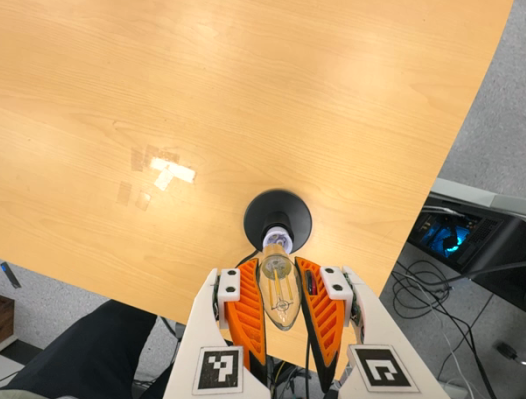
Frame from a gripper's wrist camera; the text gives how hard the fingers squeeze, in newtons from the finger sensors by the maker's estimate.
{"total": 21.7, "left": 24.4, "right": 18.9}